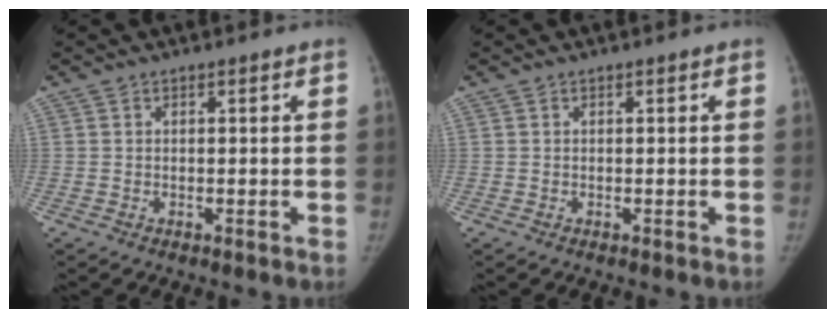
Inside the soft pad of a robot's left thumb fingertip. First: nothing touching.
{"total": 0.0}